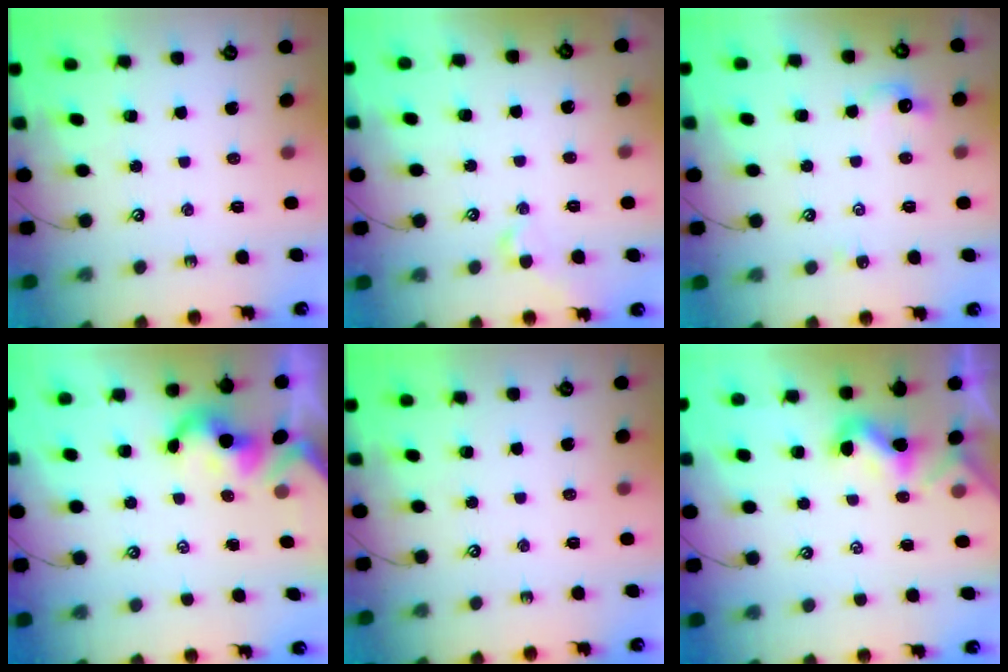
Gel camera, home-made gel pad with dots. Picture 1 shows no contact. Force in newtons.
{"total": 0.8, "press": 0.7, "slide": 0.5}
{"total": 2.7, "press": 2.6, "slide": 0.5}
{"total": 2.0, "press": 2.0, "slide": 0.3}
{"total": 0.0}
{"total": 0.0}